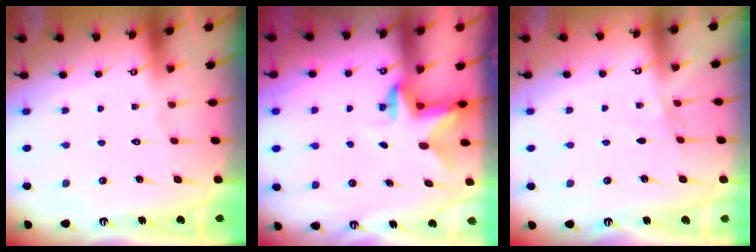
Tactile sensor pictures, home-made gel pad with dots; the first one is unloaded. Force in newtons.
{"total": 2.7, "press": 2.7, "slide": 0.5}
{"total": 2.5, "press": 2.5, "slide": 0.5}